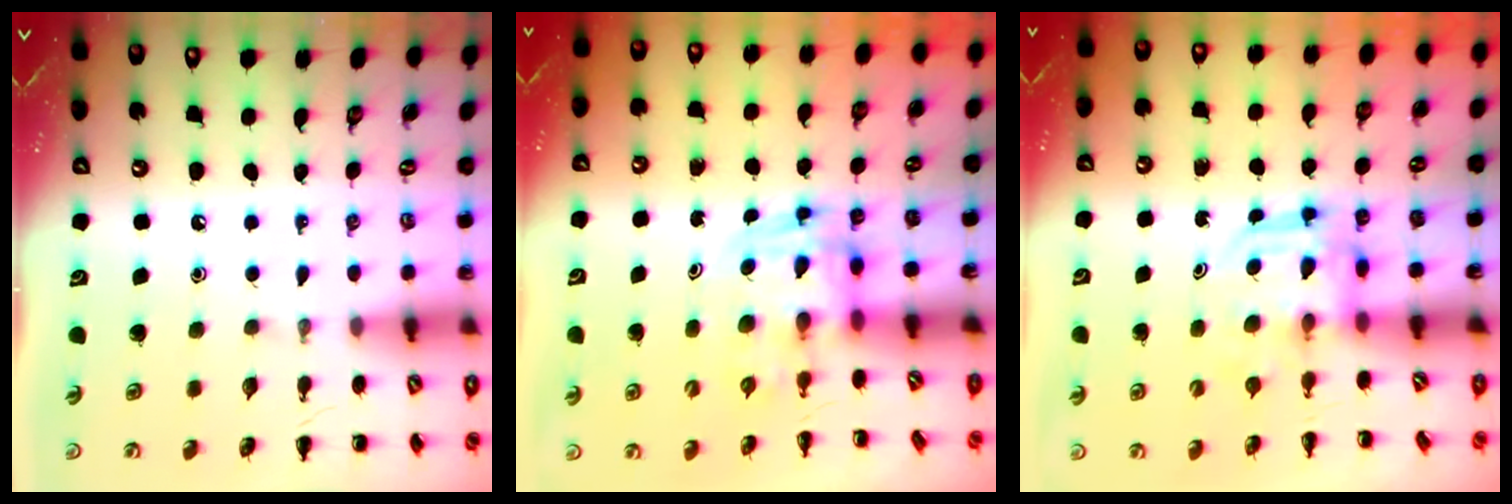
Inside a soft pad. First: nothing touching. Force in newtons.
{"total": 3.4, "press": 3.4, "slide": 0.6}
{"total": 3.1, "press": 3.1, "slide": 0.2}